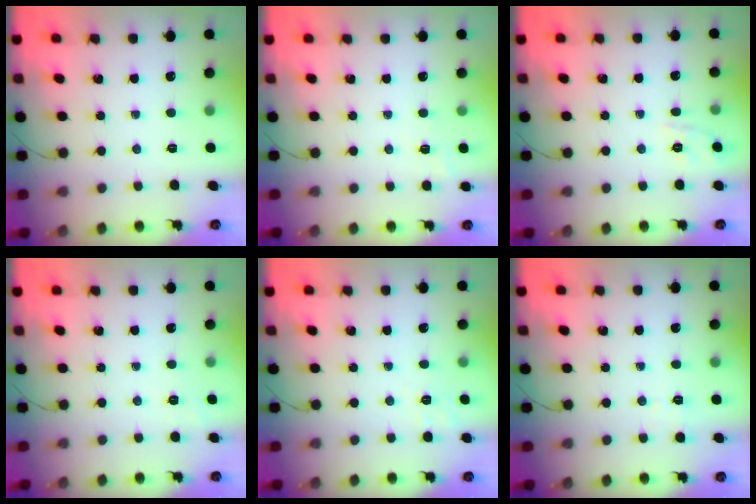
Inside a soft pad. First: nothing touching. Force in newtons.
{"total": 6.8, "press": 6.6, "slide": 1.6}
{"total": 1.9, "press": 0.2, "slide": 1.9}
{"total": 1.8, "press": 0.1, "slide": 1.8}
{"total": 2.7, "press": 2.2, "slide": 1.6}
{"total": 2.1, "press": 1.2, "slide": 1.7}